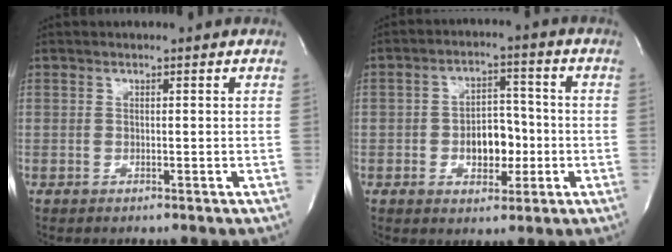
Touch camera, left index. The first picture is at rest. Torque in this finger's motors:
{"motor_torque": [0.04, 0.00, 0.14, 0.07]}